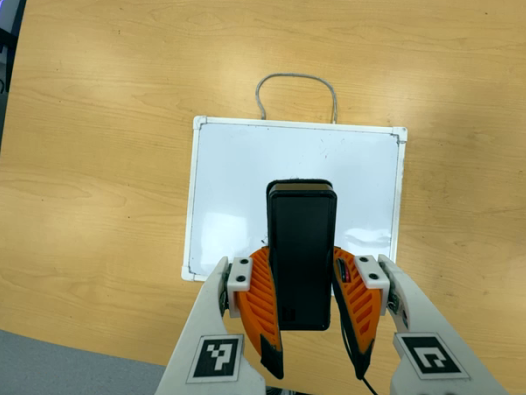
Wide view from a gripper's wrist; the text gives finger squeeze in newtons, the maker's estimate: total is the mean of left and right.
{"total": 8.5, "left": 7.1, "right": 9.9}